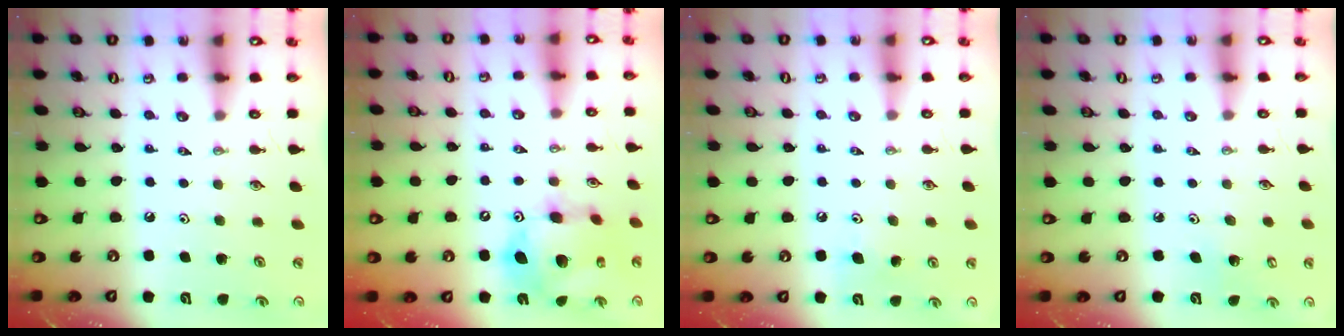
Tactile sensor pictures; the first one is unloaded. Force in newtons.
{"total": 15.2, "press": 15.1, "slide": 1.5}
{"total": 5.5, "press": 5.2, "slide": 1.7}
{"total": 2.5, "press": 2.5, "slide": 0.2}